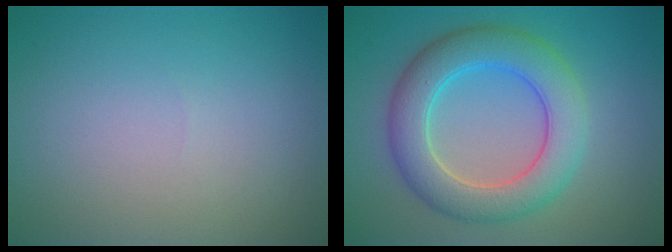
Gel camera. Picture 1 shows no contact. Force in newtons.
{"total": 6.8, "press": 6.8, "slide": 0.3}